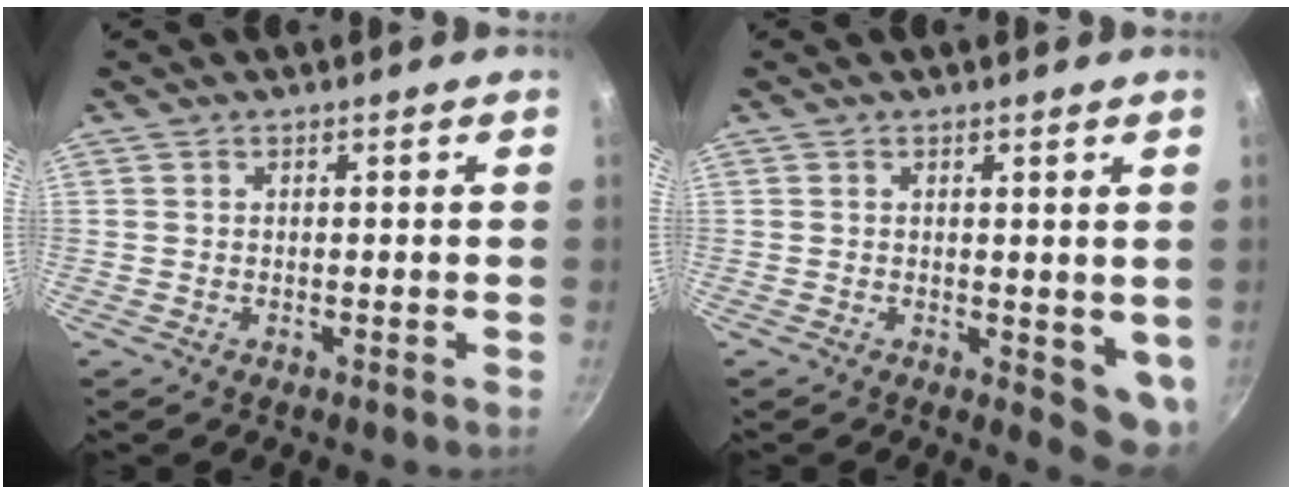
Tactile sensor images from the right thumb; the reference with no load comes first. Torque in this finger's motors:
{"motor_torque": [0.21, 0.33, 0.08, -0.08, 0.13]}